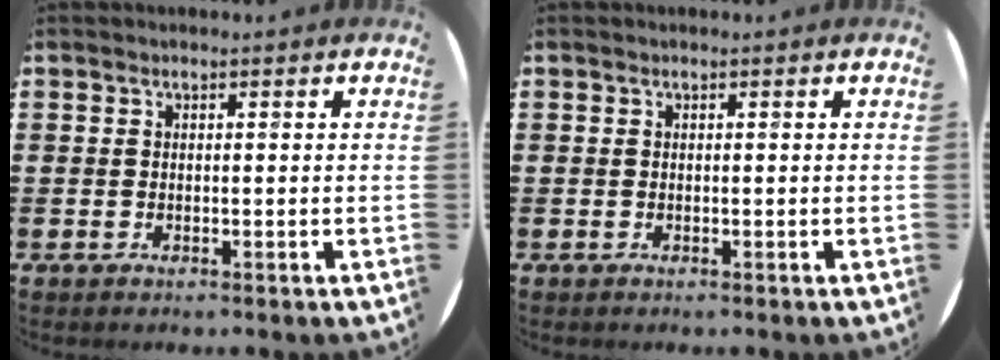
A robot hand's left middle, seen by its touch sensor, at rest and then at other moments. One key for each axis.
{"total": 0.0}